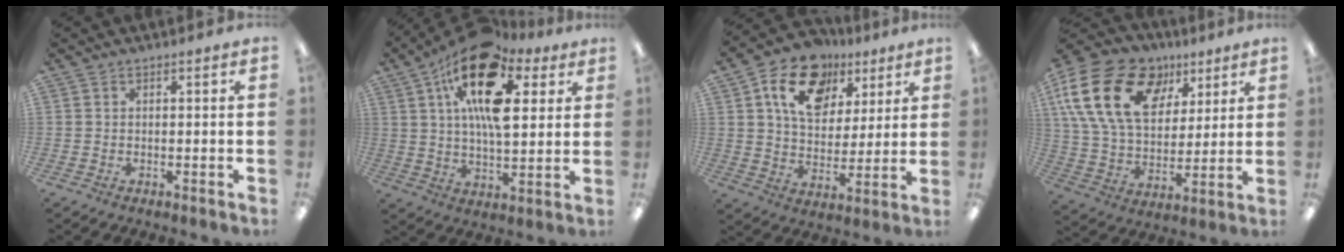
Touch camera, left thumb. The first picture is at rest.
{"total": 20.4, "force": [9.4, 10.4, 14.9], "torque": [-0.255, -0.033, 0.155]}
{"total": 16.0, "force": [8.2, 11.2, 7.9], "torque": [-0.132, -0.025, 0.153]}
{"total": 22.4, "force": [9.5, 15.1, 13.7], "torque": [-0.266, -0.023, 0.172]}